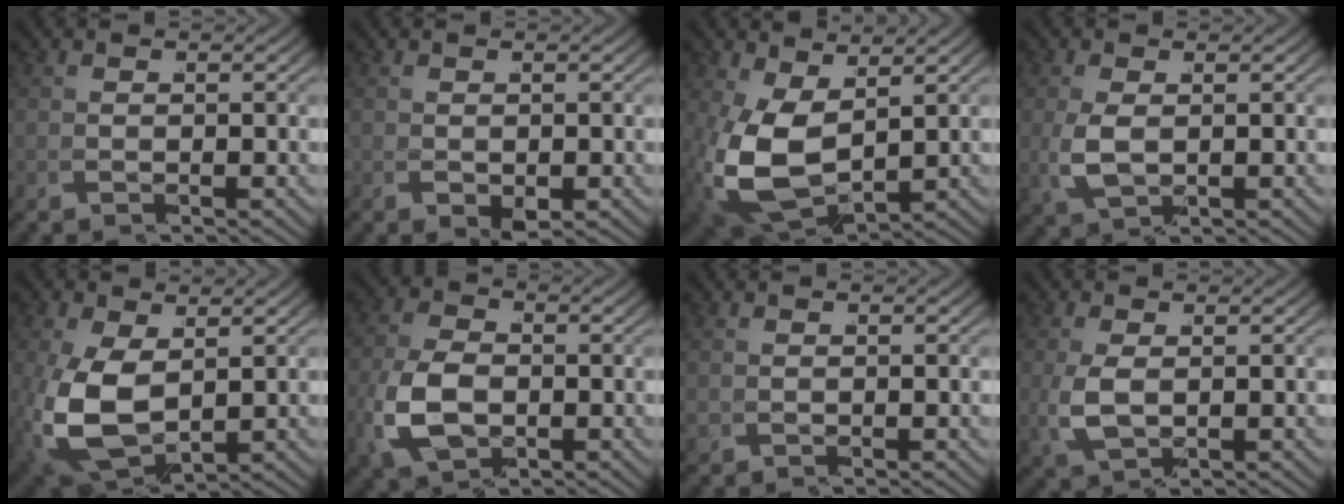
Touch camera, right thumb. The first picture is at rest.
{"total": 2.0, "force": [-0.2, 1.2, 1.5], "torque": [-0.033, -0.011, 0.005]}
{"total": 8.9, "force": [-0.6, 5.7, 6.9], "torque": [-0.195, -0.059, 0.028]}
{"total": 3.3, "force": [0.3, 2.0, 2.6], "torque": [-0.082, -0.011, 0.021]}
{"total": 8.7, "force": [-0.9, 5.7, 6.5], "torque": [-0.184, -0.050, 0.020]}
{"total": 6.6, "force": [-0.8, 4.4, 4.9], "torque": [-0.124, -0.020, 0.003]}
{"total": 0.8, "force": [0.0, 0.7, 0.3], "torque": [-0.017, -0.004, 0.007]}
{"total": 3.6, "force": [0.2, 2.2, 2.8], "torque": [-0.089, -0.012, 0.022]}